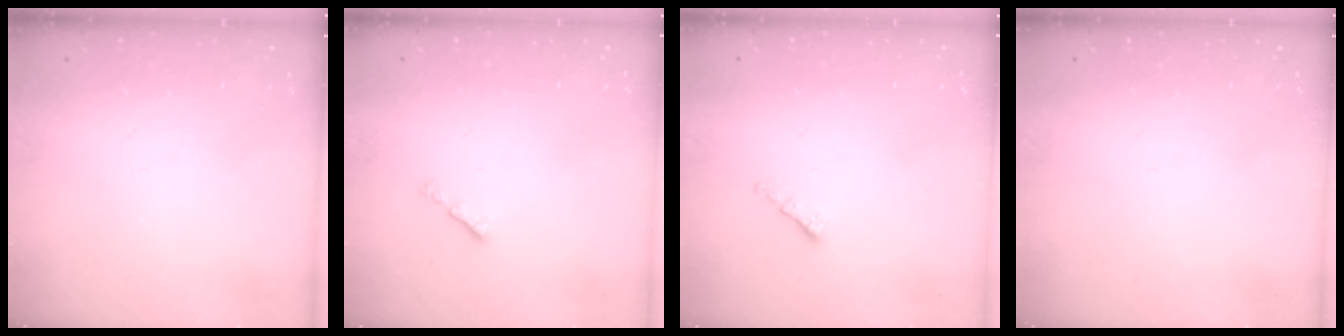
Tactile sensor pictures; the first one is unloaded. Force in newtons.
{"total": 1.3, "press": 1.2, "slide": 0.5}
{"total": 1.4, "press": 1.2, "slide": 0.6}
{"total": 0.0}